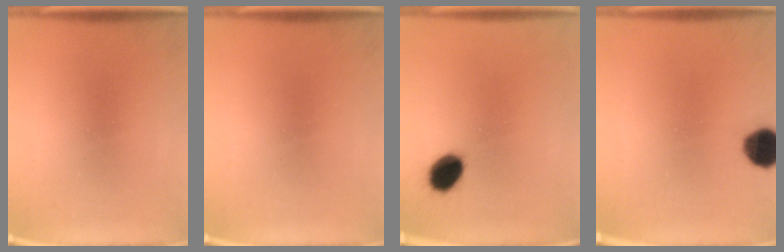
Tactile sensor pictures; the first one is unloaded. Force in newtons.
{"total": 0.0}
{"total": 7.0}
{"total": 8.6}